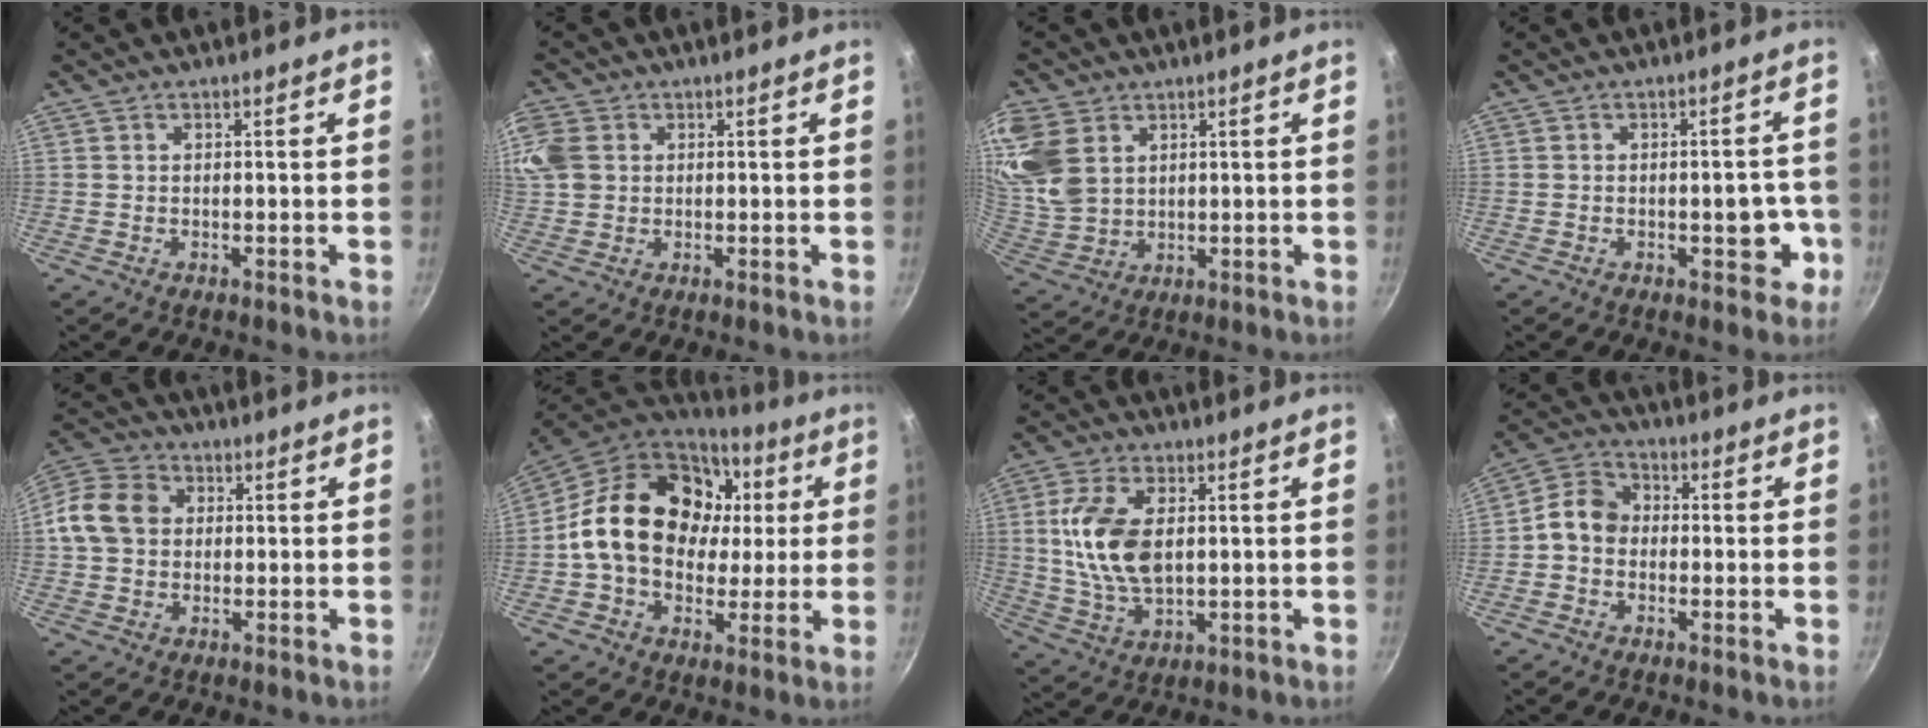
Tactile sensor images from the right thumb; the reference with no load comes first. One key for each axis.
{"total": 10.3, "fx": 2.1, "fy": 8.3, "fz": 5.8, "tx": -0.146, "ty": 0.019, "tz": 0.037}
{"total": 13.8, "fx": 5.0, "fy": 10.1, "fz": 7.9, "tx": -0.166, "ty": -0.013, "tz": 0.111}
{"total": 5.6, "fx": -1.7, "fy": 3.2, "fz": 4.3, "tx": -0.017, "ty": 0.021, "tz": -0.023}
{"total": 10.5, "fx": 0.9, "fy": 8.7, "fz": 5.8, "tx": -0.089, "ty": 0.018, "tz": -0.002}
{"total": 24.0, "fx": 3.6, "fy": 18.0, "fz": 15.5, "tx": -0.245, "ty": 0.023, "tz": 0.056}
{"total": 12.5, "fx": 1.5, "fy": 6.9, "fz": 10.4, "tx": -0.198, "ty": -0.006, "tz": 0.031}
{"total": 7.0, "fx": -0.7, "fy": 5.8, "fz": 3.9, "tx": -0.044, "ty": 0.022, "tz": -0.036}